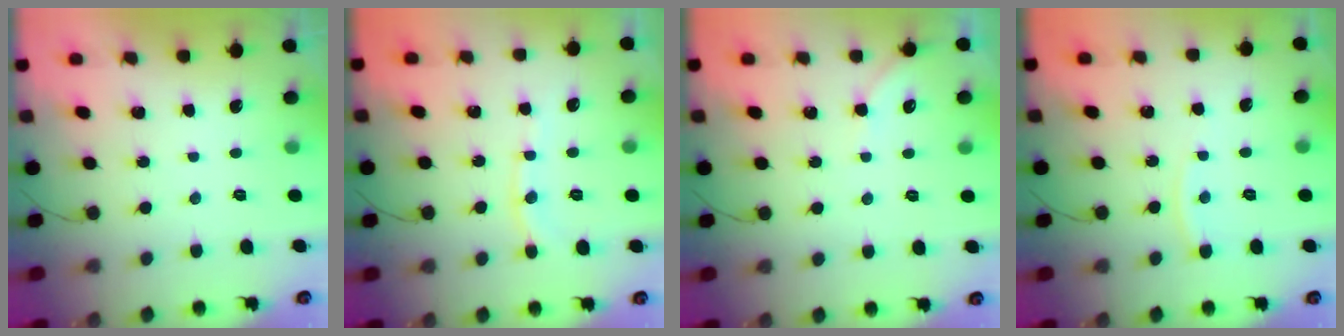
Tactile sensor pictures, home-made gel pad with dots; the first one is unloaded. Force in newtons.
{"total": 6.7, "press": 6.6, "slide": 0.9}
{"total": 2.4, "press": 2.4, "slide": 0.4}
{"total": 4.5, "press": 4.4, "slide": 0.6}